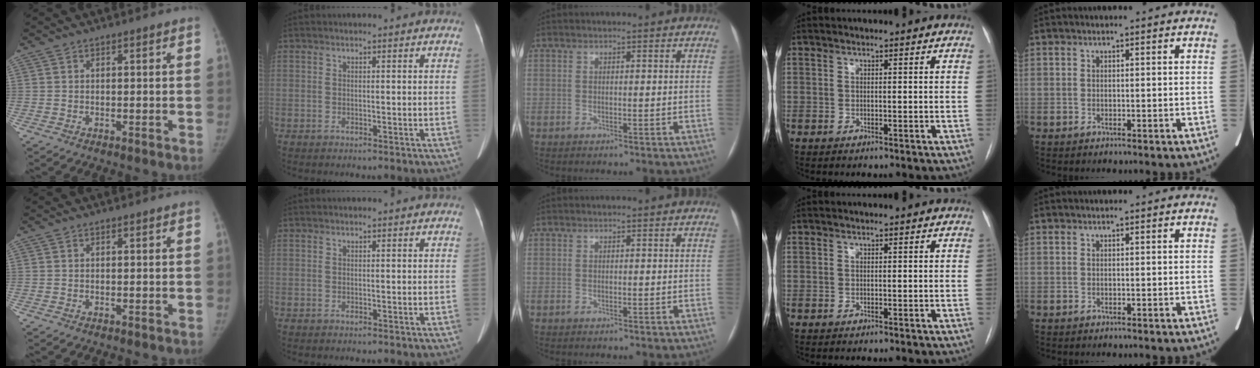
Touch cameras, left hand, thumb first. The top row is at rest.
{}